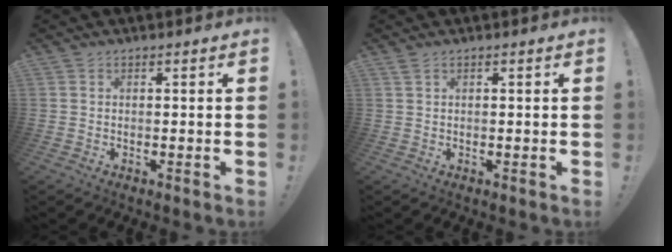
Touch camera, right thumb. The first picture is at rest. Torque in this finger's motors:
{"motor_torque": [-0.11, 0.18, 0.49, -0.02, 0.00]}